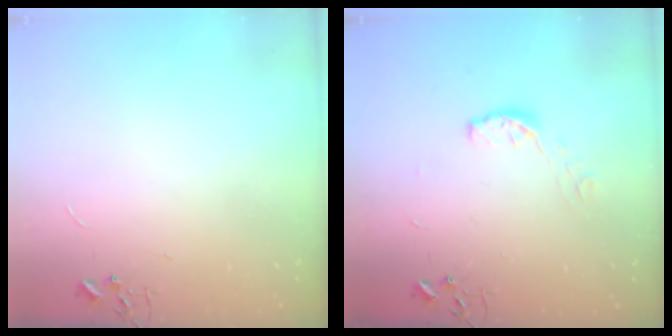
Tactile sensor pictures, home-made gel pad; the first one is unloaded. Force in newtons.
{"total": 6.5, "press": 6.5, "slide": 0.5}